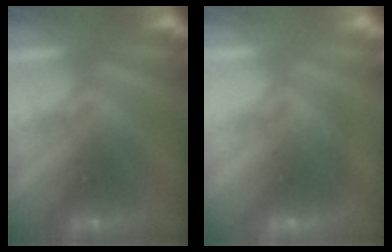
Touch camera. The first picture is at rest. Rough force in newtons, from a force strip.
{"total": 2.7}